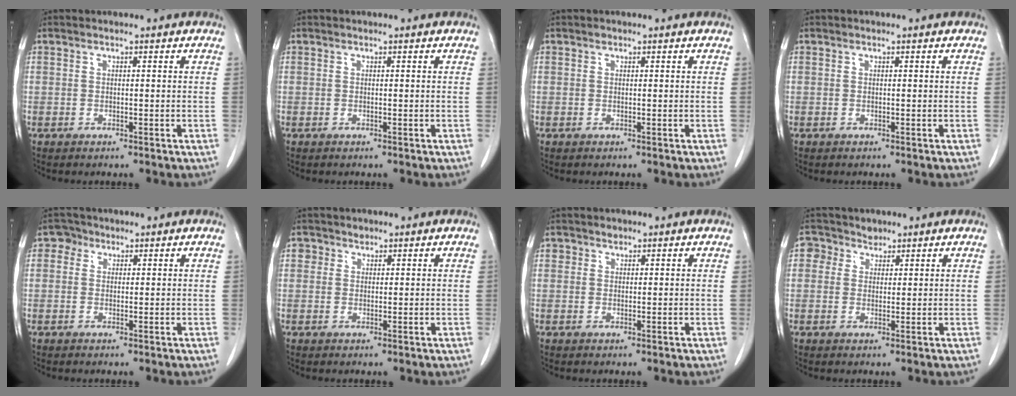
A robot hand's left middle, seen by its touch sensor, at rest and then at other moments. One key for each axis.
{"total": 0.0}
{"total": 0.0}
{"total": 0.0}
{"total": 1.9, "fx": 0.9, "fy": 1.7, "fz": 0.4, "tx": 0.000, "ty": 0.003, "tz": 0.008}
{"total": 1.7, "fx": 0.9, "fy": 1.5, "fz": 0.1, "tx": 0.009, "ty": 0.001, "tz": 0.008}
{"total": 1.1, "fx": 0.6, "fy": 0.9, "fz": 0.1, "tx": 0.006, "ty": -0.001, "tz": 0.007}
{"total": 3.2, "fx": 1.8, "fy": 2.6, "fz": 0.0, "tx": 0.005, "ty": 0.016, "tz": 0.028}